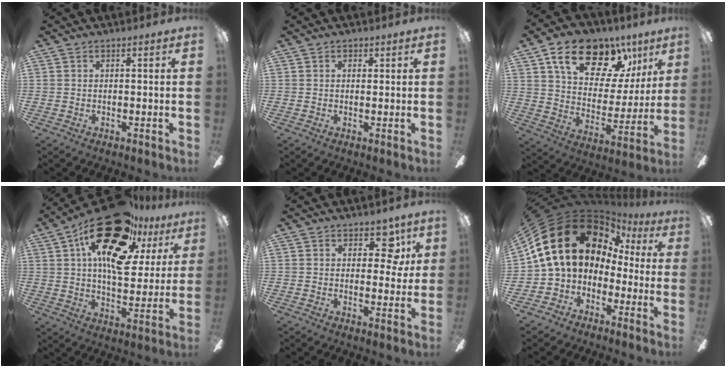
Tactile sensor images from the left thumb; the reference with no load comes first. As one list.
[{"total": 0.8, "force": [0.5, 0.6, 0.2], "torque": [0.004, -0.001, 0.008]}, {"total": 19.1, "force": [11.5, 10.9, 10.7], "torque": [-0.169, -0.060, 0.201]}, {"total": 24.9, "force": [14.2, 11.2, 17.1], "torque": [-0.280, -0.066, 0.242]}, {"total": 8.0, "force": [3.3, 5.1, 5.3], "torque": [-0.055, -0.005, 0.052]}, {"total": 20.8, "force": [5.7, 15.1, 13.0], "torque": [-0.262, -0.023, 0.110]}]